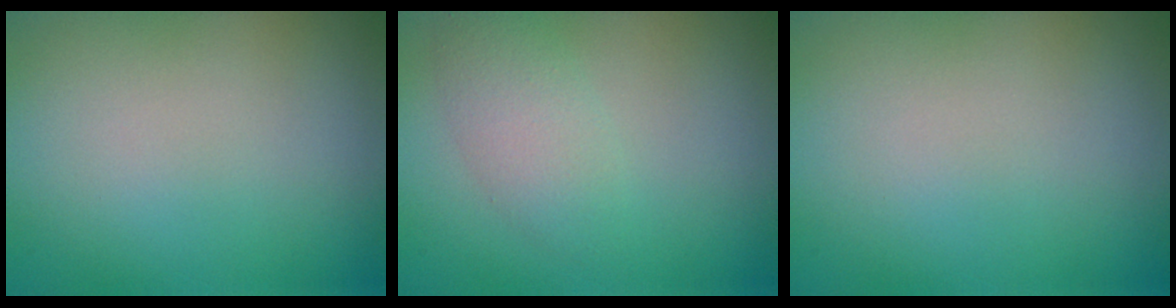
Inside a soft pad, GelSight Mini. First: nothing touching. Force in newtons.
{"total": 2.5, "press": 2.5, "slide": 0.0}
{"total": 0.0}